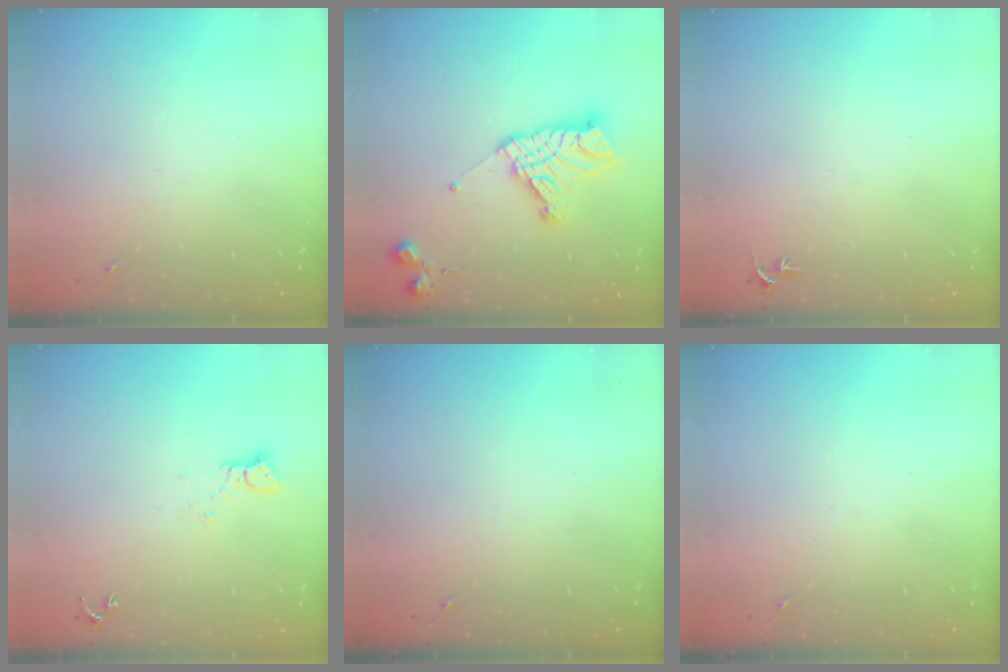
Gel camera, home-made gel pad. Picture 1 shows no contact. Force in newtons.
{"total": 15.8, "press": 15.8, "slide": 1.3}
{"total": 2.7, "press": 2.7, "slide": 0.3}
{"total": 3.7, "press": 3.7, "slide": 0.3}
{"total": 0.0}
{"total": 0.0}